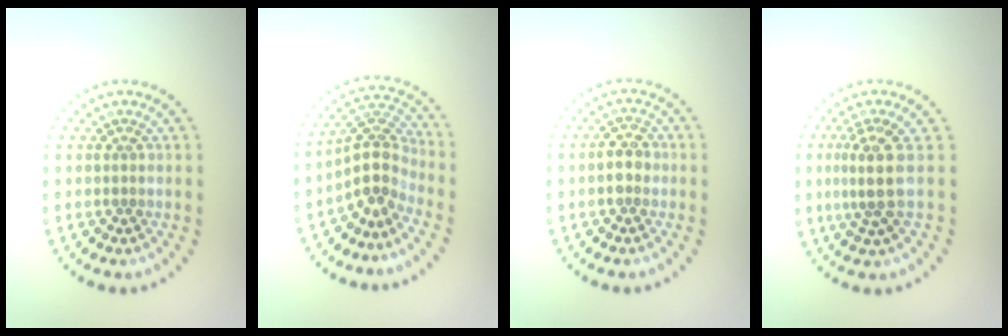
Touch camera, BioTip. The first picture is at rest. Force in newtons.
{"total": 3.8, "press": 2.6, "slide": 2.7}
{"total": 1.8, "press": 1.8, "slide": 0.3}
{"total": 2.9, "press": 2.0, "slide": 2.1}